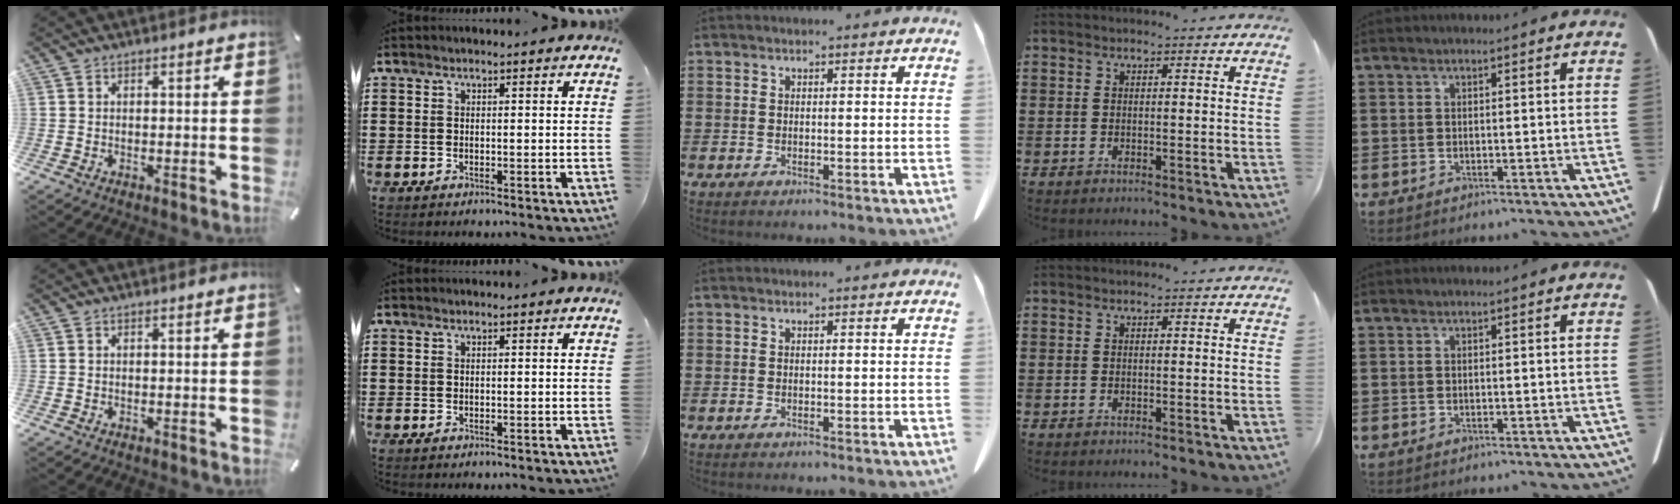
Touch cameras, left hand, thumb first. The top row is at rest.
{}